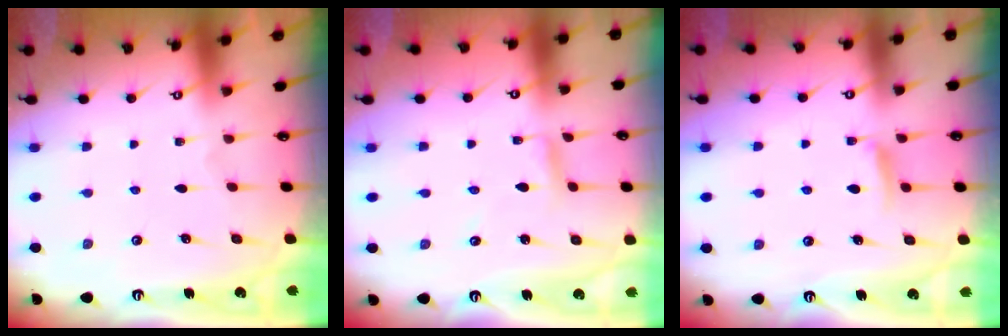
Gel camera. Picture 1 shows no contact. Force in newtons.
{"total": 2.9, "press": 2.9, "slide": 0.1}
{"total": 6.1, "press": 6.1, "slide": 0.9}